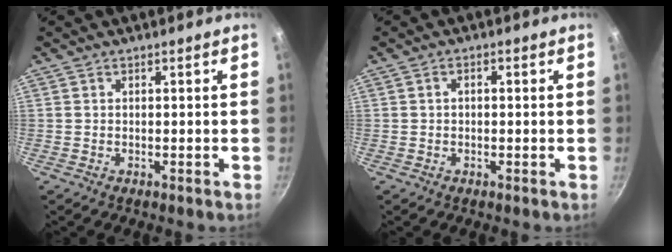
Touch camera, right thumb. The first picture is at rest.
{"total": 1.5, "force": [0.1, 0.9, 1.1], "torque": [-0.022, 0.009, 0.000]}